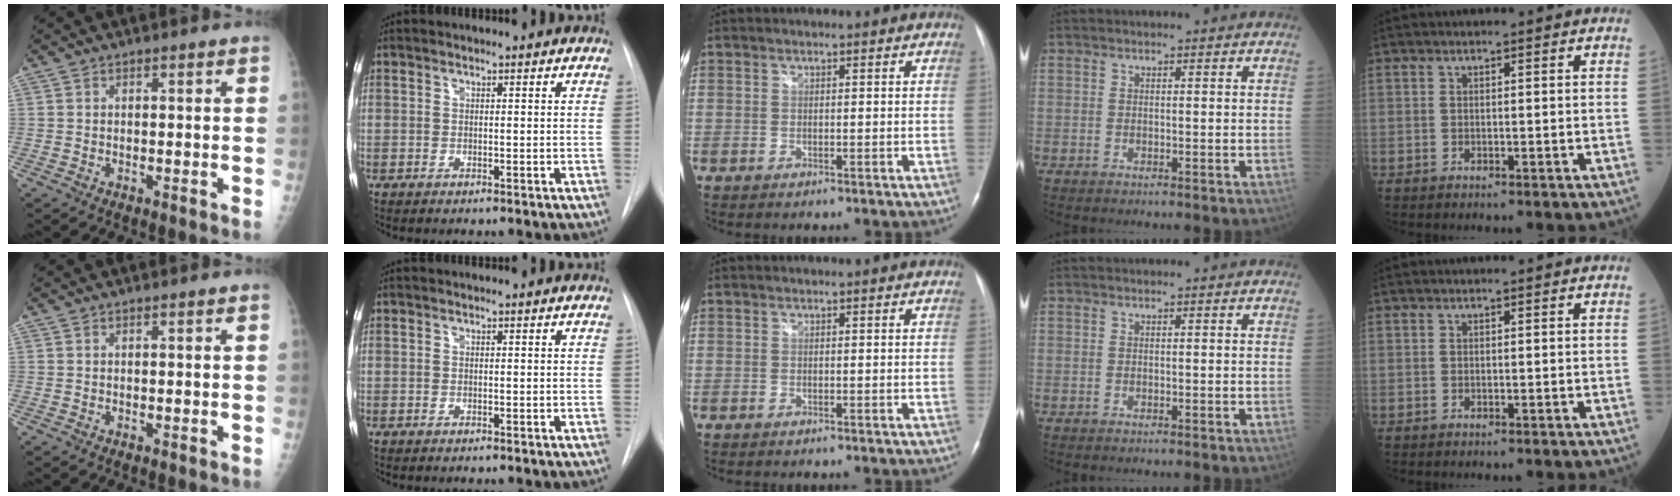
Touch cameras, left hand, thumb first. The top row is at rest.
{}